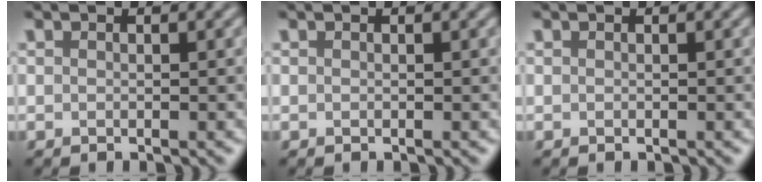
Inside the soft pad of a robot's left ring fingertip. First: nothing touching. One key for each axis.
{"total": 0.0}
{"total": 0.0}